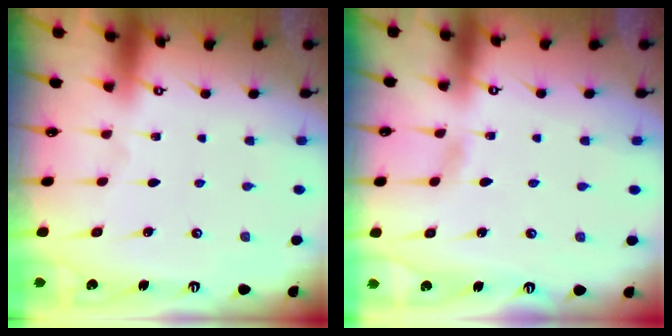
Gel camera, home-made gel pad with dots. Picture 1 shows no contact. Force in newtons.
{"total": 2.7, "press": 2.7, "slide": 0.4}